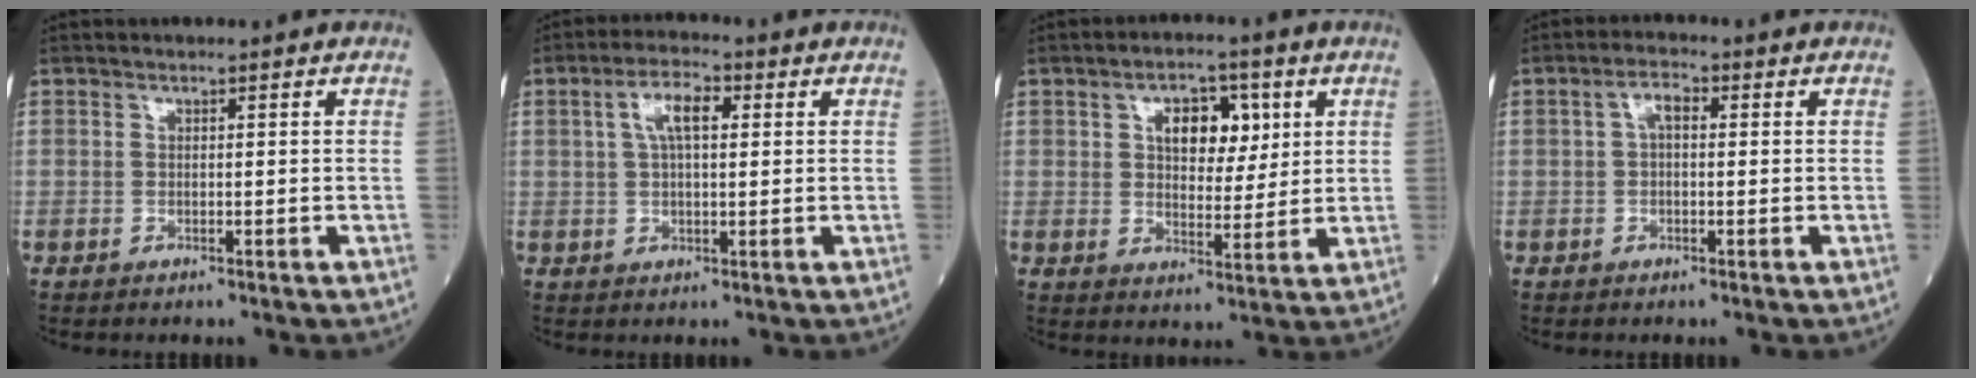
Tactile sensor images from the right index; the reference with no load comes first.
{"total": 5.8, "force": [1.8, 2.0, 5.2], "torque": [-0.103, 0.014, 0.035]}
{"total": 7.4, "force": [2.8, 4.0, 5.5], "torque": [-0.085, 0.012, 0.047]}
{"total": 3.1, "force": [0.6, 1.3, 2.7], "torque": [-0.054, 0.016, 0.011]}